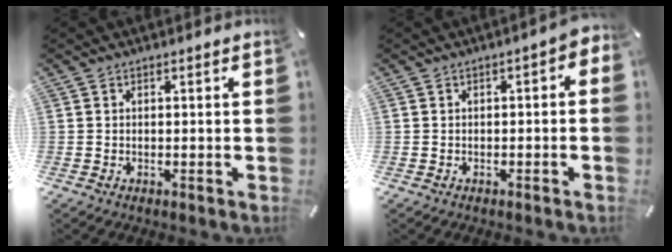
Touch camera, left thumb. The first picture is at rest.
{"total": 2.5, "force": [-1.3, 1.1, 1.8], "torque": [-0.032, 0.011, -0.026]}